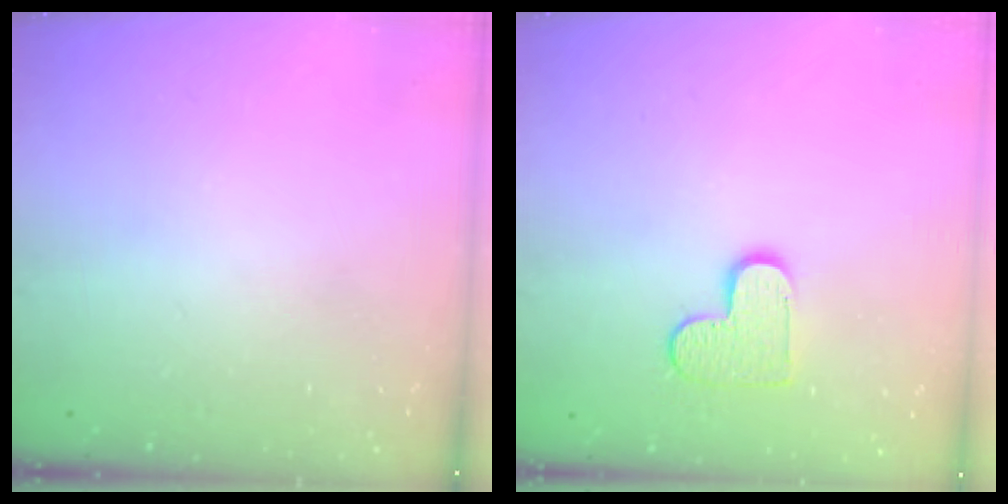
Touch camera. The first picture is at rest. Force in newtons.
{"total": 8.9, "press": 8.9, "slide": 0.4}